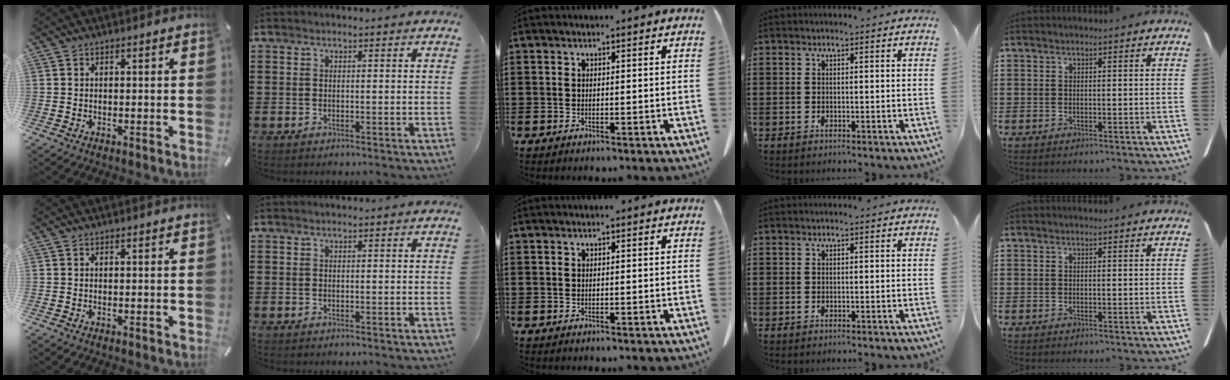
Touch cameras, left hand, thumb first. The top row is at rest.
{}